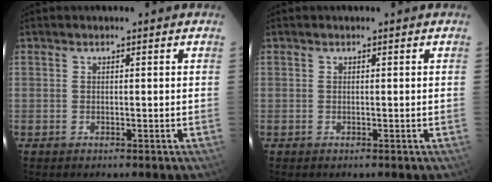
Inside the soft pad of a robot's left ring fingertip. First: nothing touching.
{"total": 0.0}